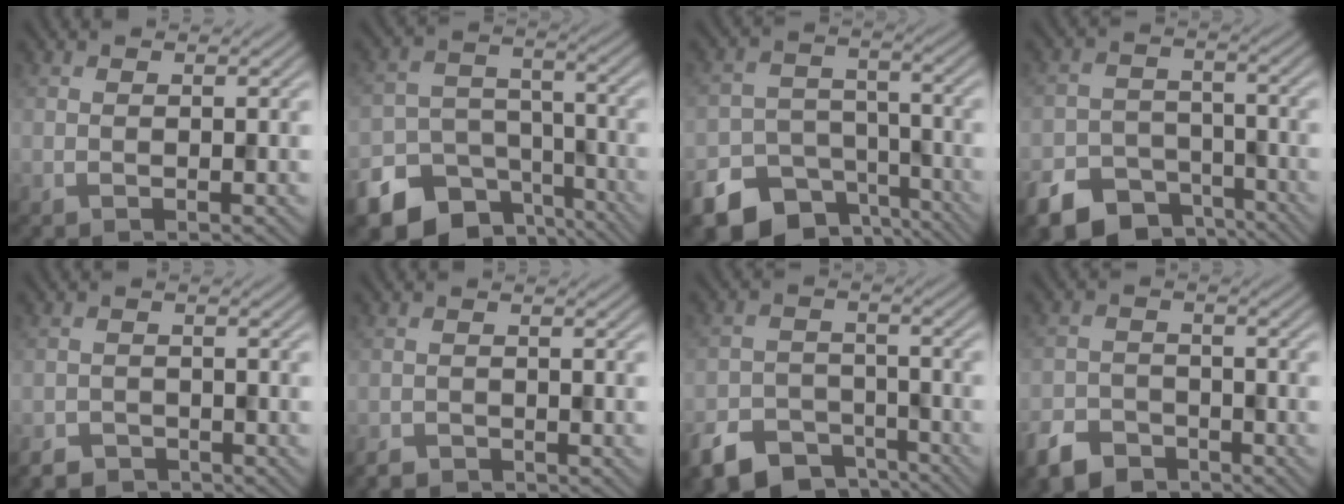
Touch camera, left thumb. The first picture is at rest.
{"total": 14.1, "force": [-9.5, 9.5, 4.3], "torque": [-0.120, -0.045, -0.143]}
{"total": 13.2, "force": [-9.1, 8.7, 4.0], "torque": [-0.099, -0.039, -0.138]}
{"total": 9.4, "force": [-6.8, 5.6, 3.3], "torque": [-0.064, -0.019, -0.112]}
{"total": 2.5, "force": [-2.3, 1.0, 0.1], "torque": [-0.003, -0.001, -0.046]}
{"total": 1.7, "force": [-1.7, 0.5, 0.0], "torque": [-0.005, -0.002, -0.035]}
{"total": 7.9, "force": [-5.8, 4.3, 3.1], "torque": [-0.062, -0.017, -0.106]}
{"total": 5.2, "force": [-4.1, 2.8, 1.6], "torque": [-0.042, -0.004, -0.084]}